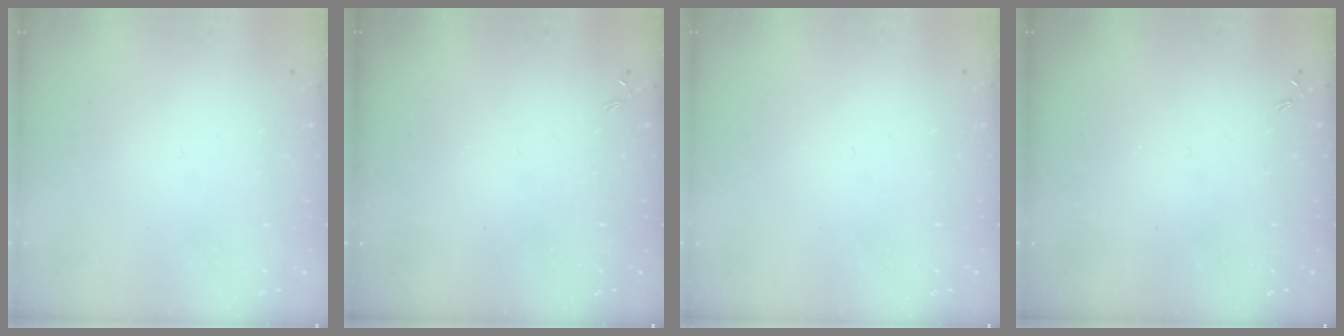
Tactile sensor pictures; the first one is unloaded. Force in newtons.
{"total": 0.0}
{"total": 0.0}
{"total": 0.0}